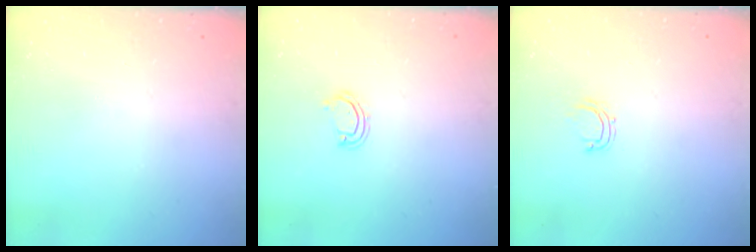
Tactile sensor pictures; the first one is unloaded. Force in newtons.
{"total": 3.7, "press": 3.6, "slide": 0.3}
{"total": 4.7, "press": 4.7, "slide": 0.3}